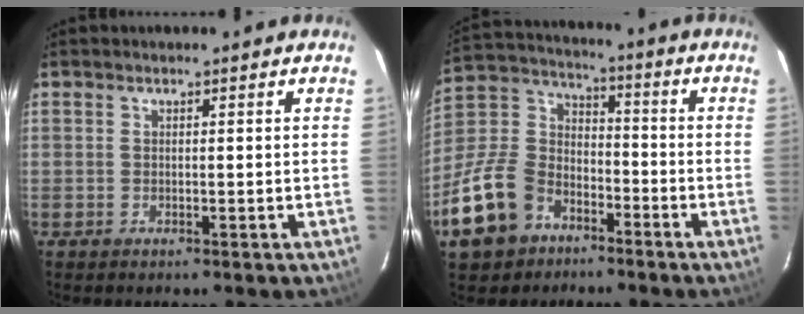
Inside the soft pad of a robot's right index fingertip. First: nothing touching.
{"total": 17.6, "force": [-9.8, 12.4, 7.7], "torque": [-0.202, 0.035, -0.159]}